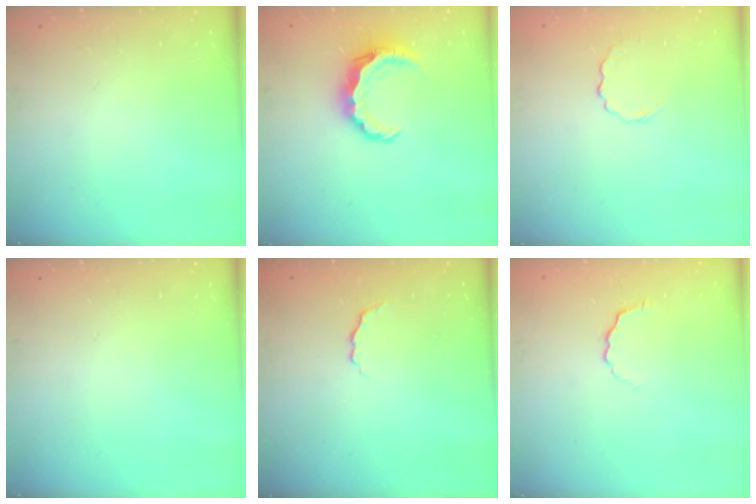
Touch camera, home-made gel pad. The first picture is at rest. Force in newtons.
{"total": 8.2, "press": 8.1, "slide": 1.2}
{"total": 3.9, "press": 3.6, "slide": 1.3}
{"total": 0.0}
{"total": 2.7, "press": 2.6, "slide": 0.9}
{"total": 3.3, "press": 3.1, "slide": 0.9}